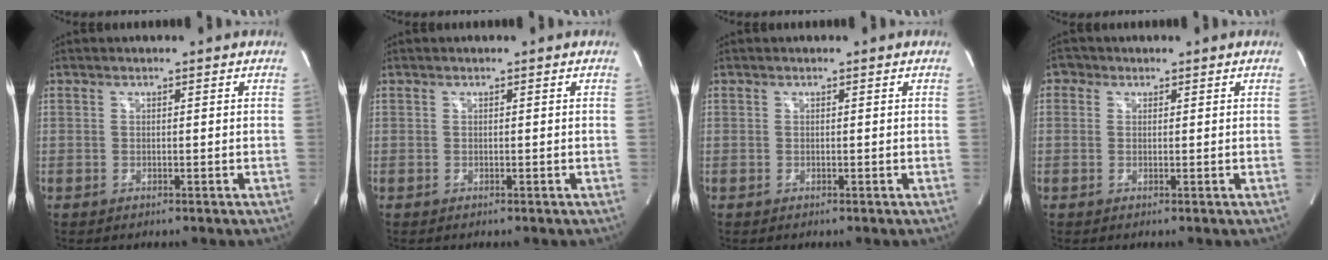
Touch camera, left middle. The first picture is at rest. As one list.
[{"total": 0.0}, {"total": 0.0}, {"total": 1.6, "force": [0.7, 1.3, 0.4], "torque": [-0.003, 0.005, 0.007]}]